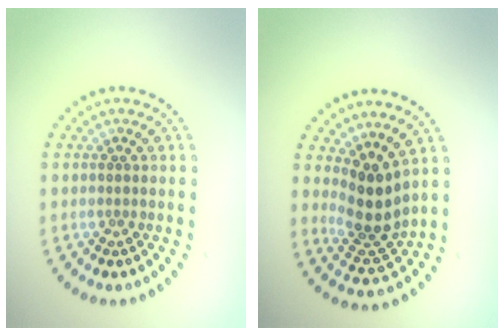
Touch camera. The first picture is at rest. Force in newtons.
{"total": 3.7, "press": 2.8, "slide": 2.4}